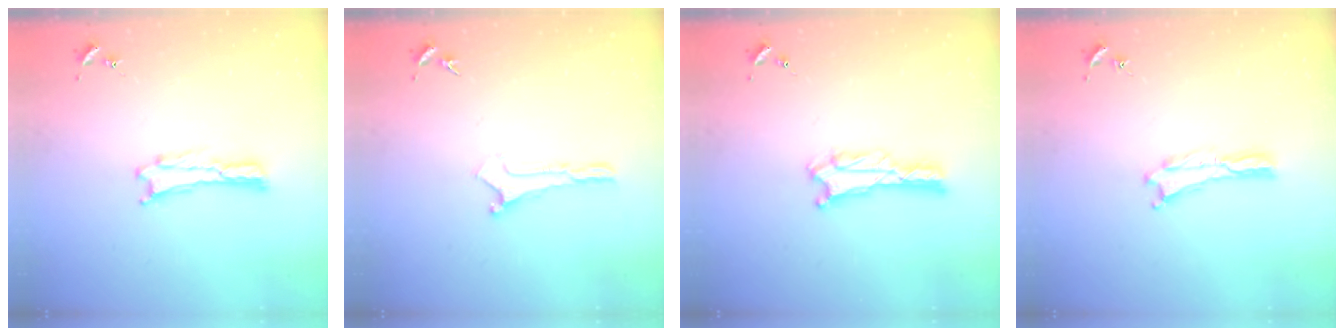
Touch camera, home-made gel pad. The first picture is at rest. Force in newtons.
{"total": 0.0}
{"total": 1.4, "press": 1.4, "slide": 0.1}
{"total": 0.0}